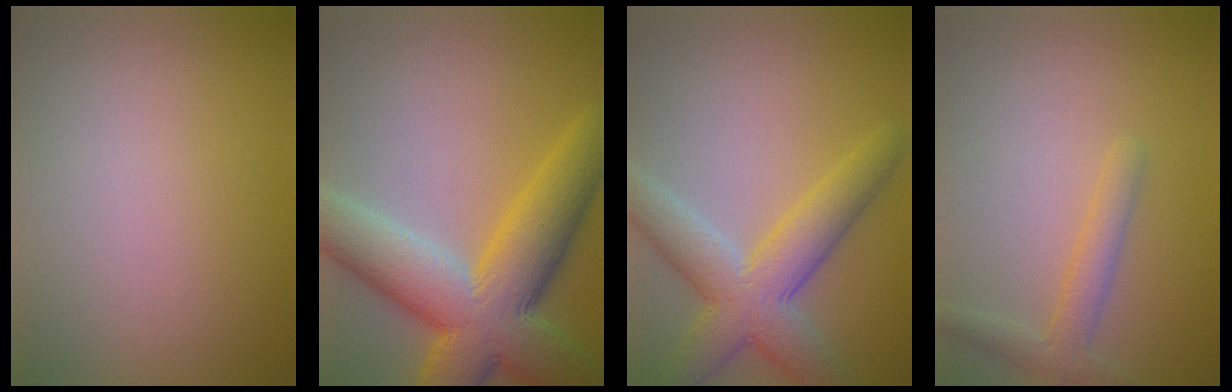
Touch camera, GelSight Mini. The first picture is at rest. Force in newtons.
{"total": 11.9, "press": 11.8, "slide": 0.7}
{"total": 6.6, "press": 6.5, "slide": 0.3}
{"total": 2.3, "press": 2.3, "slide": 0.1}